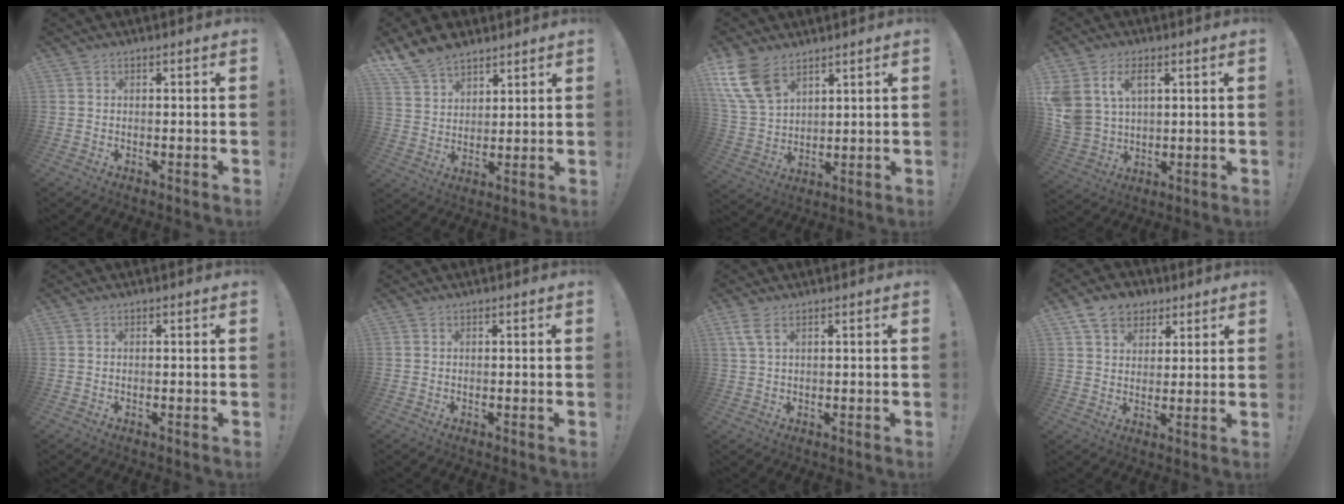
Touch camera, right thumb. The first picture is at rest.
{"total": 10.3, "force": [8.4, 5.2, 2.8], "torque": [-0.059, -0.052, 0.166]}
{"total": 12.7, "force": [7.8, 7.3, 6.8], "torque": [-0.153, -0.033, 0.155]}
{"total": 10.2, "force": [4.5, 7.3, 5.6], "torque": [-0.120, -0.019, 0.088]}
{"total": 0.0}
{"total": 0.0}
{"total": 4.0, "force": [2.0, 1.3, 3.2], "torque": [-0.070, 0.003, 0.039]}
{"total": 9.7, "force": [5.7, 7.2, 3.1], "torque": [-0.046, -0.026, 0.112]}